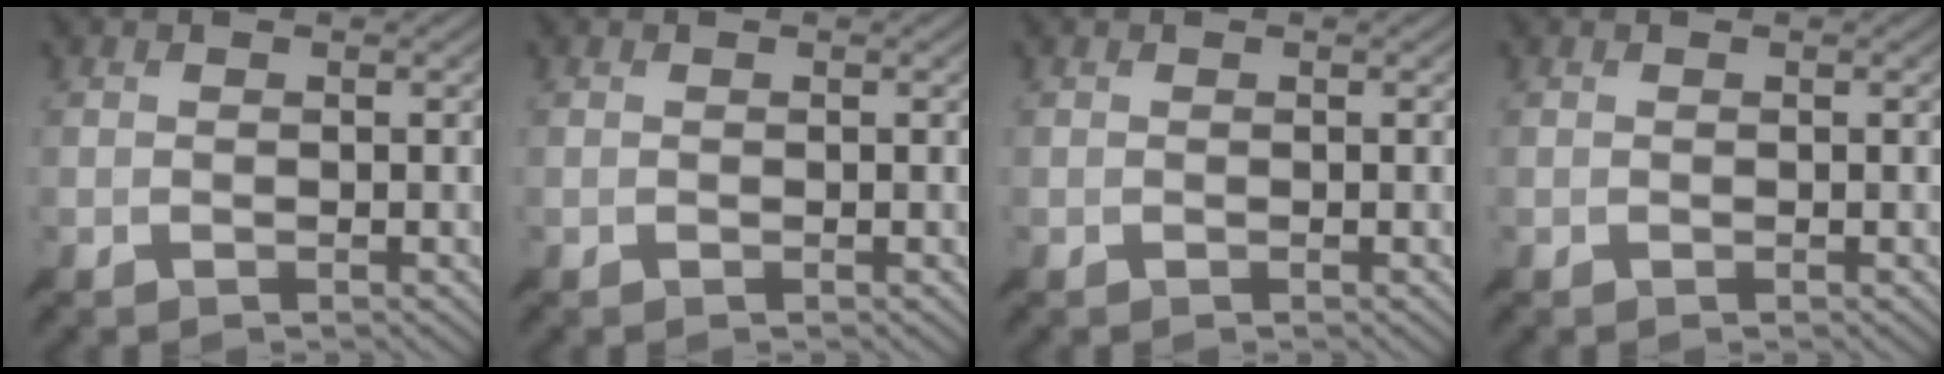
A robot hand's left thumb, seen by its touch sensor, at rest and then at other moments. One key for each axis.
{"total": 0.0}
{"total": 0.0}
{"total": 0.0}